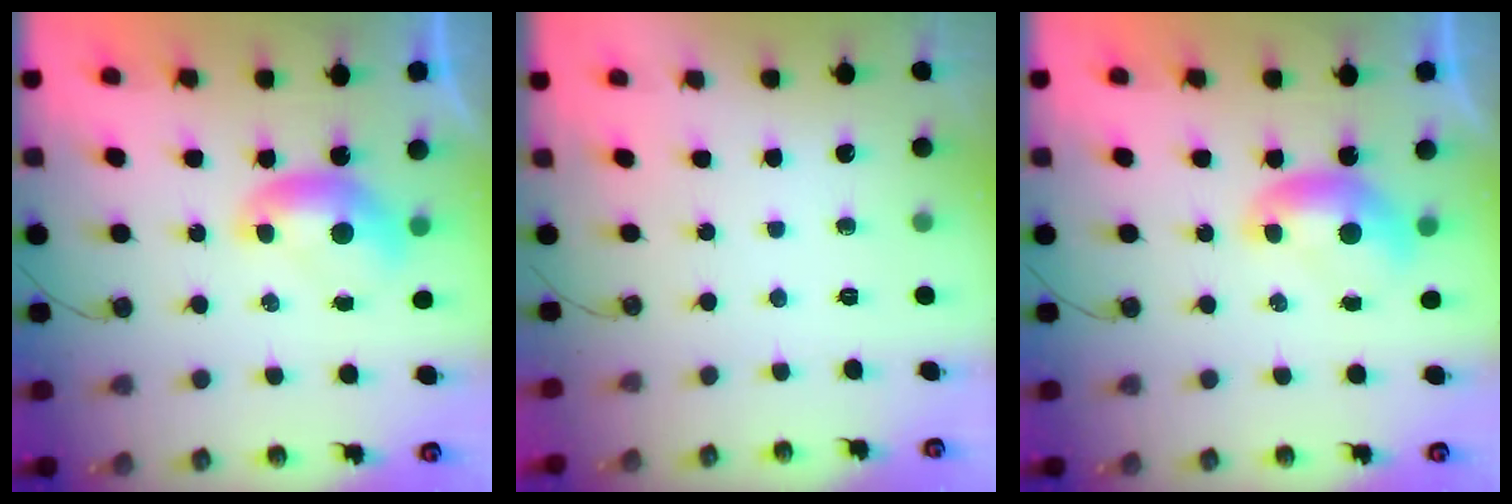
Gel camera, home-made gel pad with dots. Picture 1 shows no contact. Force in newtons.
{"total": 0.0}
{"total": 0.0}